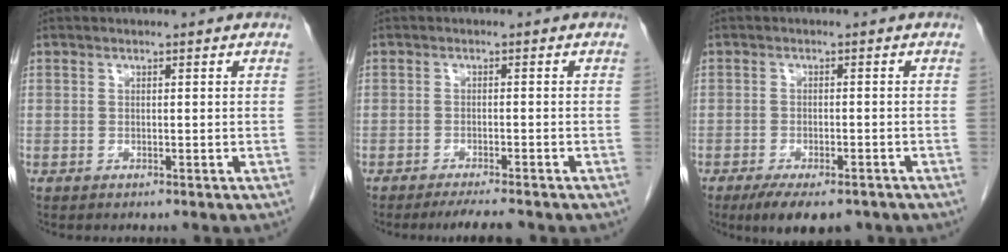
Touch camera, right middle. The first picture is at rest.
{"total": 4.4, "force": [-3.8, 0.1, 2.2], "torque": [-0.032, -0.009, -0.060]}
{"total": 8.4, "force": [-6.2, 2.9, 4.9], "torque": [-0.068, -0.008, -0.091]}